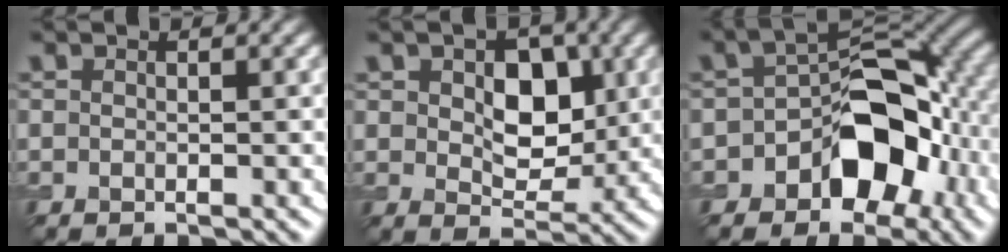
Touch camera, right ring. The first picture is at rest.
{"total": 5.4, "force": [1.2, 3.5, 3.9], "torque": [-0.066, -0.001, 0.024]}
{"total": 8.4, "force": [-3.1, 5.3, 5.8], "torque": [-0.069, 0.014, -0.056]}